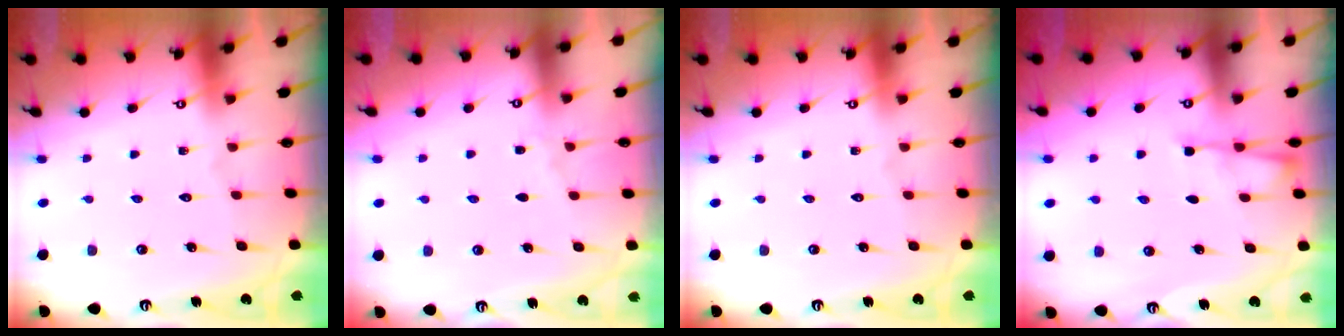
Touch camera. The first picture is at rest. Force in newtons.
{"total": 2.5, "press": 2.4, "slide": 0.4}
{"total": 0.0}
{"total": 4.1, "press": 4.0, "slide": 0.4}